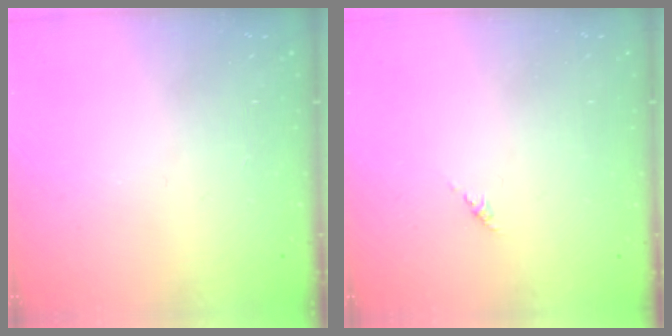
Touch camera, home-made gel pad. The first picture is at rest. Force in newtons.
{"total": 0.6, "press": 0.4, "slide": 0.4}